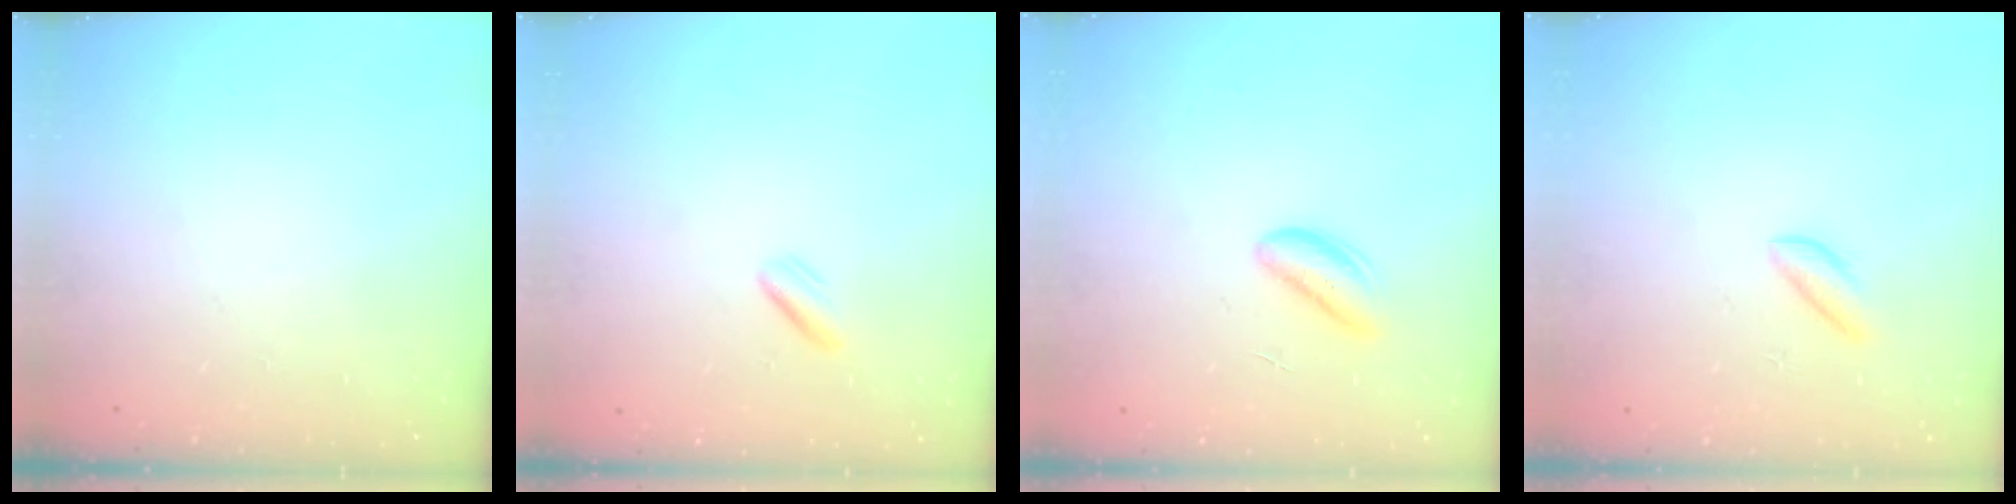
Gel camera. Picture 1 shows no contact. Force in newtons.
{"total": 2.0, "press": 1.9, "slide": 0.7}
{"total": 2.9, "press": 2.9, "slide": 0.5}
{"total": 2.9, "press": 2.9, "slide": 0.3}